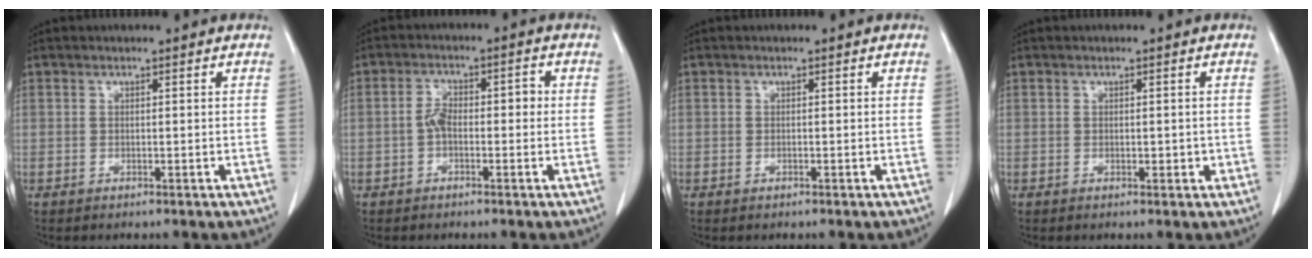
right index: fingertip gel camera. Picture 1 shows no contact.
{"total": 4.1, "force": [-0.5, 2.1, 3.5], "torque": [-0.061, 0.024, -0.010]}
{"total": 0.0}
{"total": 1.4, "force": [-0.2, 0.8, 1.1], "torque": [-0.014, 0.001, 0.001]}